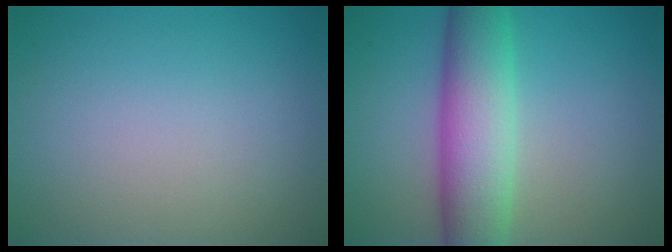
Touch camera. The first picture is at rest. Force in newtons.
{"total": 7.9, "press": 7.9, "slide": 0.2}